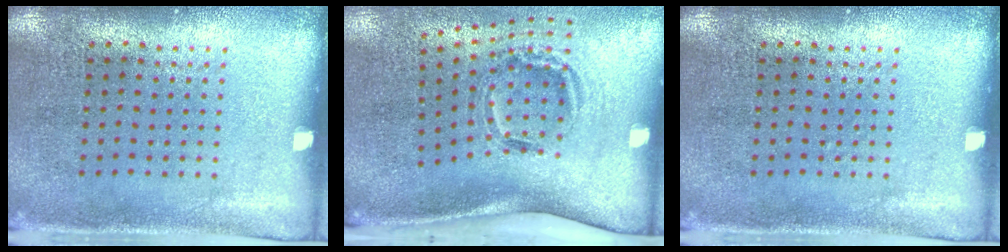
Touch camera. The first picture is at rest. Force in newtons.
{"total": 2.0, "press": 1.2, "slide": 1.6}
{"total": 0.0}